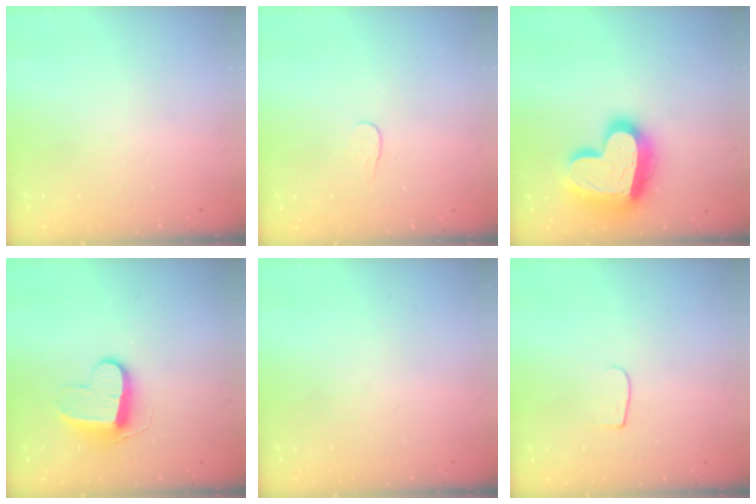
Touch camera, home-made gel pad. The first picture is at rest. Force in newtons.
{"total": 3.8, "press": 3.8, "slide": 0.3}
{"total": 22.7, "press": 22.6, "slide": 1.9}
{"total": 10.1, "press": 10.1, "slide": 0.4}
{"total": 0.0}
{"total": 3.8, "press": 3.8, "slide": 0.5}